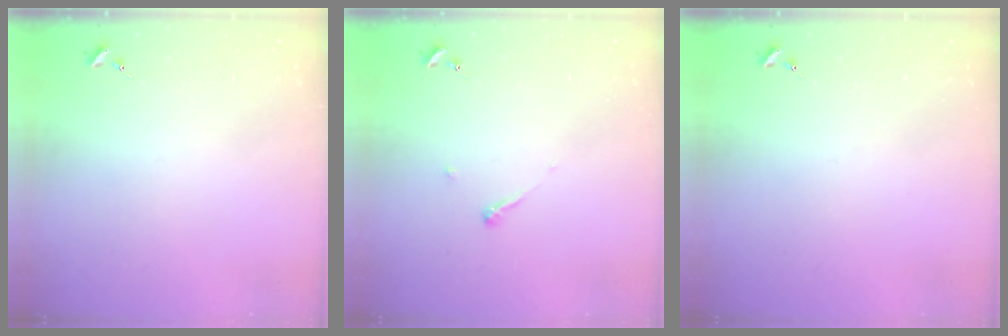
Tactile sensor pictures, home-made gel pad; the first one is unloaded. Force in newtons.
{"total": 3.2, "press": 3.2, "slide": 0.3}
{"total": 0.0}